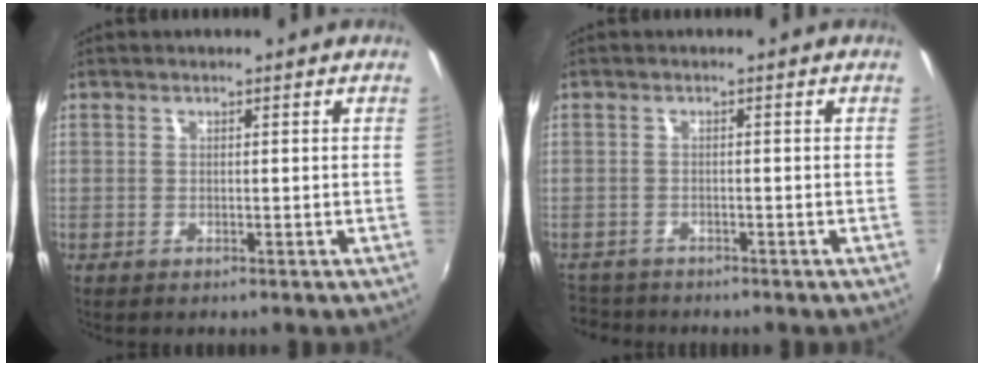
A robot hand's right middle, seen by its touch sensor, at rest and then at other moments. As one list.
[{"total": 4.3, "force": [-3.9, 1.7, 0.4], "torque": [-0.031, -0.013, -0.074]}]